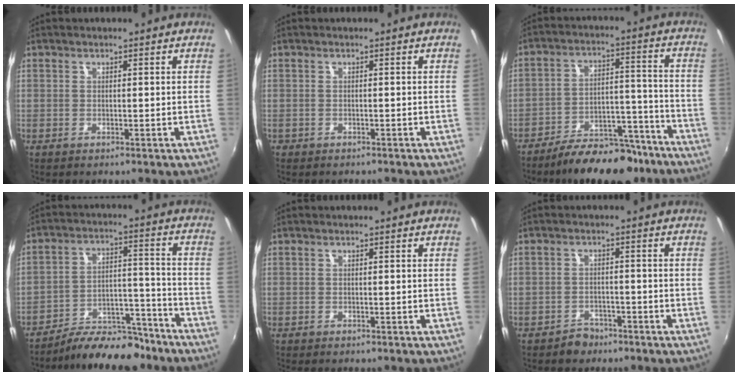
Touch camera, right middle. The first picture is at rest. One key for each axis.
{"total": 1.2, "fx": -1.0, "fy": 0.7, "fz": 0.2, "tx": -0.011, "ty": -0.004, "tz": -0.014}
{"total": 16.5, "fx": -13.4, "fy": 6.2, "fz": 7.5, "tx": -0.125, "ty": 0.015, "tz": -0.183}
{"total": 14.3, "fx": -12.4, "fy": 4.9, "fz": 5.1, "tx": -0.092, "ty": 0.024, "tz": -0.178}
{"total": 1.8, "fx": -1.6, "fy": 0.6, "fz": 0.7, "tx": -0.015, "ty": -0.013, "tz": -0.023}
{"total": 3.8, "fx": -3.0, "fy": 2.3, "fz": 0.3, "tx": -0.018, "ty": 0.007, "tz": -0.047}